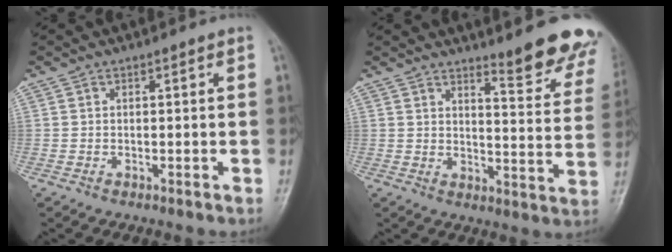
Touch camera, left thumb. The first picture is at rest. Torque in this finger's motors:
{"motor_torque": [0.42, 0.21, 1.15, -0.99, 0.08]}